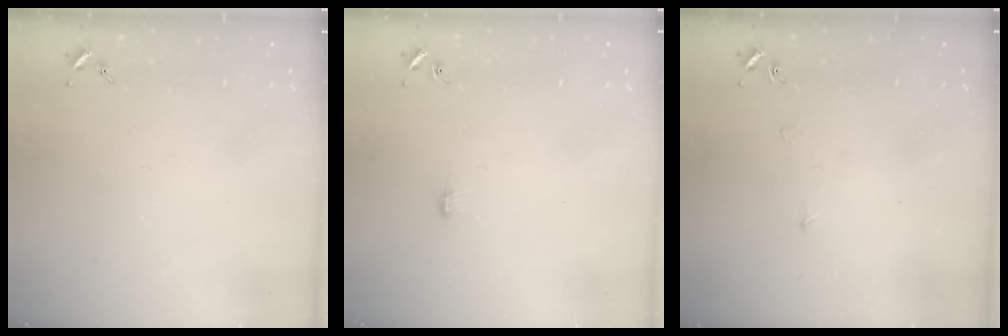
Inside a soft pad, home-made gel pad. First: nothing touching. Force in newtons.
{"total": 3.9, "press": 3.9, "slide": 0.3}
{"total": 3.5, "press": 3.5, "slide": 0.3}